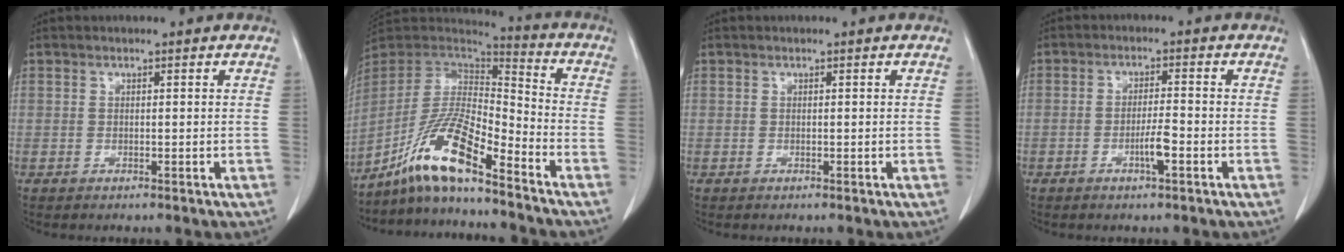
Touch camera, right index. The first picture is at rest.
{"total": 13.5, "force": [-9.5, 1.4, 9.5], "torque": [-0.187, 0.002, -0.179]}
{"total": 0.0}
{"total": 3.4, "force": [-1.4, 0.2, 3.1], "torque": [-0.055, 0.000, -0.024]}